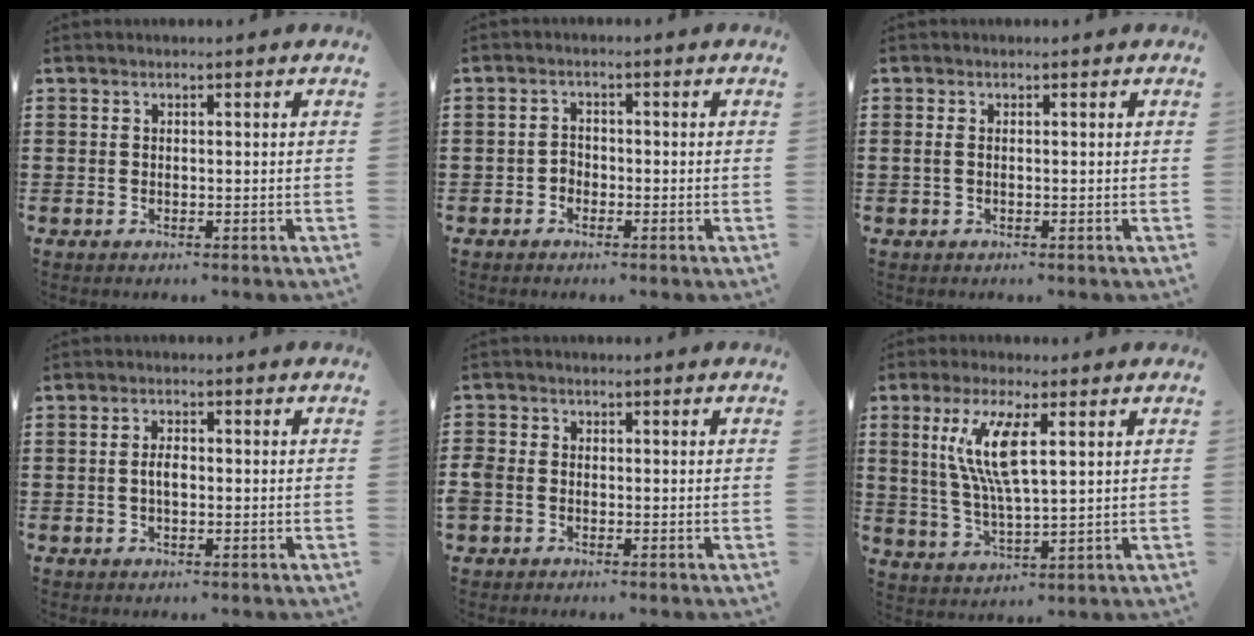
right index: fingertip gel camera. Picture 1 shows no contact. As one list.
[{"total": 1.4, "force": [-0.9, 1.0, 0.3], "torque": [-0.011, 0.002, -0.020]}, {"total": 0.7, "force": [-0.1, 0.1, 0.7], "torque": [-0.014, -0.001, -0.002]}, {"total": 2.2, "force": [-0.2, 0.9, 2.0], "torque": [-0.038, 0.003, -0.005]}, {"total": 1.8, "force": [-0.8, 1.4, 0.8], "torque": [-0.025, 0.001, -0.020]}, {"total": 8.3, "force": [2.7, 2.0, 7.6], "torque": [-0.168, -0.002, 0.042]}]